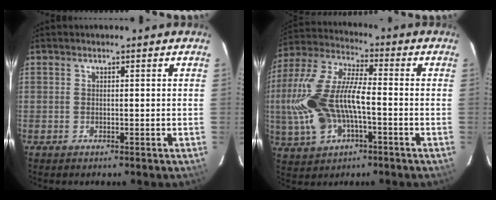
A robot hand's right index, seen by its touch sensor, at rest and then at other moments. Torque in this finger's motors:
{"motor_torque": [0.71, -0.25, 0.92, 0.21]}